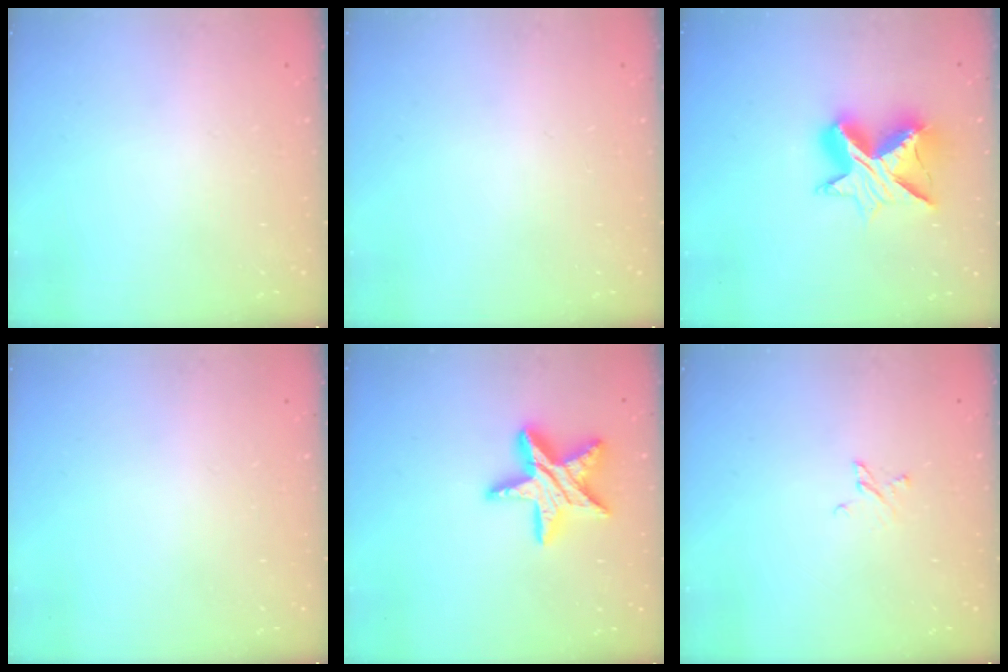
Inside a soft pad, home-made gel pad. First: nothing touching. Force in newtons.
{"total": 0.0}
{"total": 13.1, "press": 13.1, "slide": 0.6}
{"total": 0.0}
{"total": 17.0, "press": 17.0, "slide": 1.3}
{"total": 2.7, "press": 2.7, "slide": 0.4}